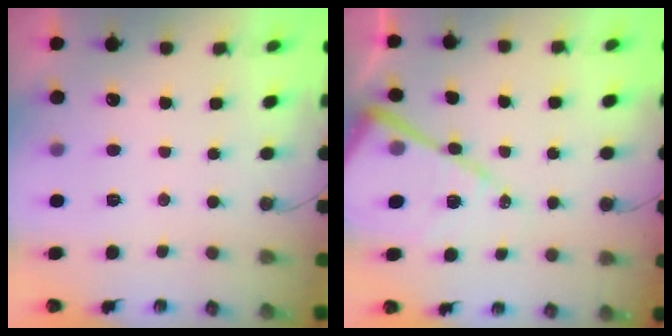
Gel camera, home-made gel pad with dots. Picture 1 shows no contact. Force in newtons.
{"total": 15.4, "press": 15.3, "slide": 1.5}